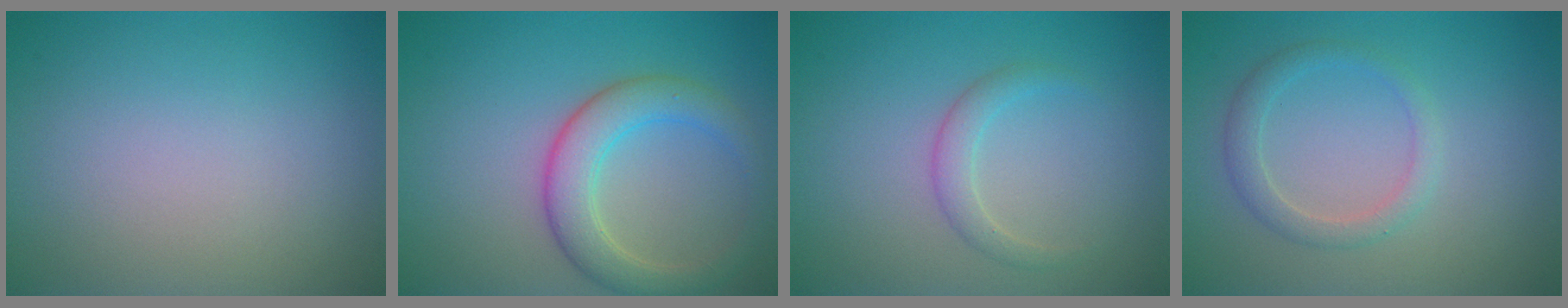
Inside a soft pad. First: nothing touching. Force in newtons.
{"total": 4.6, "press": 4.6, "slide": 0.3}
{"total": 1.7, "press": 1.7, "slide": 0.1}
{"total": 2.1, "press": 2.1, "slide": 0.2}